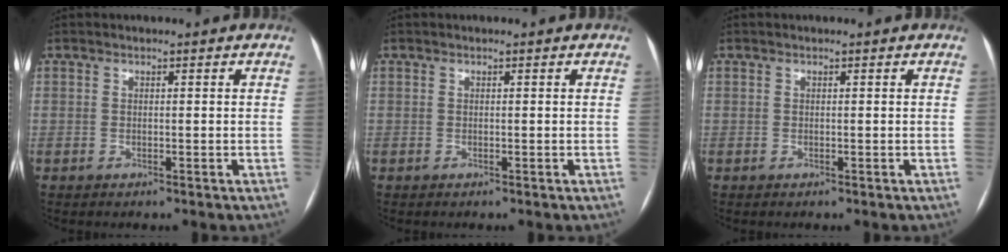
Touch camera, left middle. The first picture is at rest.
{"total": 0.0}
{"total": 0.0}